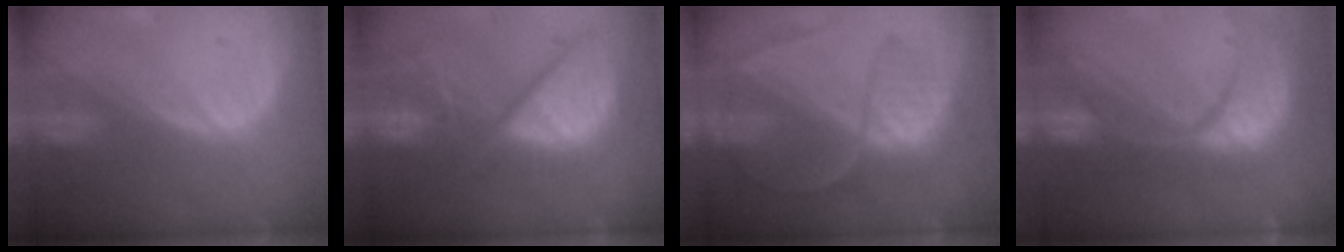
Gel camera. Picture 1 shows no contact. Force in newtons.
{"total": 12.7, "press": 10.5, "slide": 7.1}
{"total": 8.2, "press": 7.3, "slide": 3.7}
{"total": 14.5, "press": 11.5, "slide": 8.9}